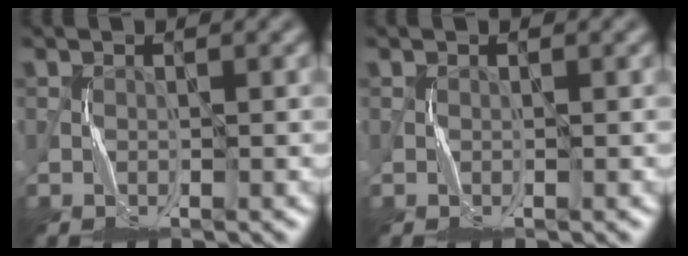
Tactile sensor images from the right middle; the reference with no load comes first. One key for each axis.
{"total": 0.0}